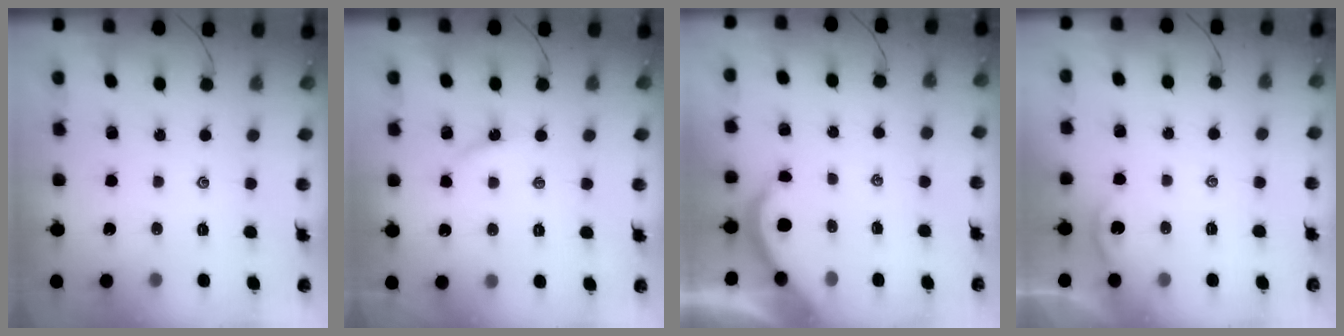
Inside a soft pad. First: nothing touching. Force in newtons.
{"total": 2.7, "press": 2.7, "slide": 0.3}
{"total": 3.1, "press": 3.0, "slide": 0.2}
{"total": 0.6, "press": 0.6, "slide": 0.2}